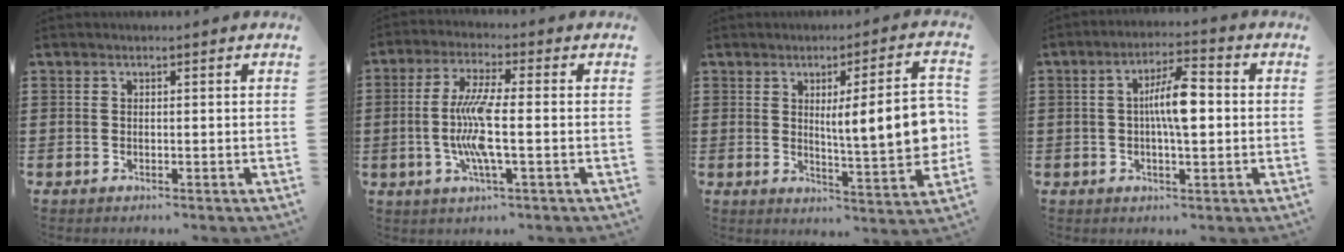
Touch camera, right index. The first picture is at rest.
{"total": 8.5, "force": [-1.3, 1.3, 8.3], "torque": [-0.188, -0.017, -0.036]}
{"total": 11.4, "force": [1.4, 2.1, 11.1], "torque": [-0.156, -0.014, 0.016]}
{"total": 7.2, "force": [0.1, 1.9, 7.0], "torque": [-0.133, 0.005, -0.003]}